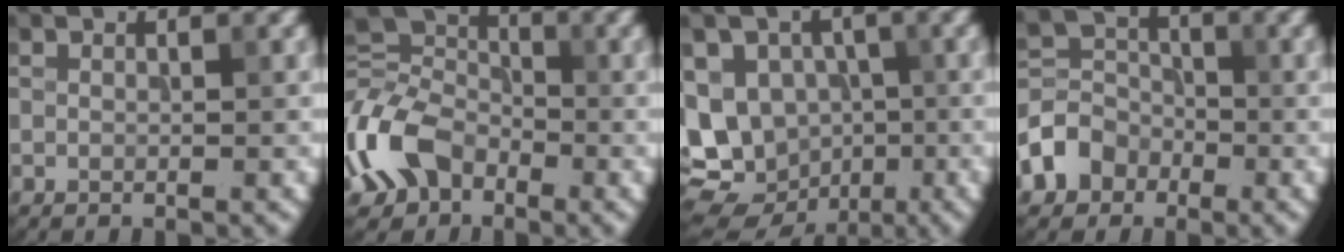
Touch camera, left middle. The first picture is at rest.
{"total": 7.8, "force": [-2.9, 5.8, 4.4], "torque": [-0.101, 0.002, -0.075]}
{"total": 14.0, "force": [-3.4, 11.7, 6.9], "torque": [-0.130, -0.023, -0.057]}
{"total": 4.3, "force": [-2.1, 3.5, 1.1], "torque": [-0.018, 0.006, -0.054]}